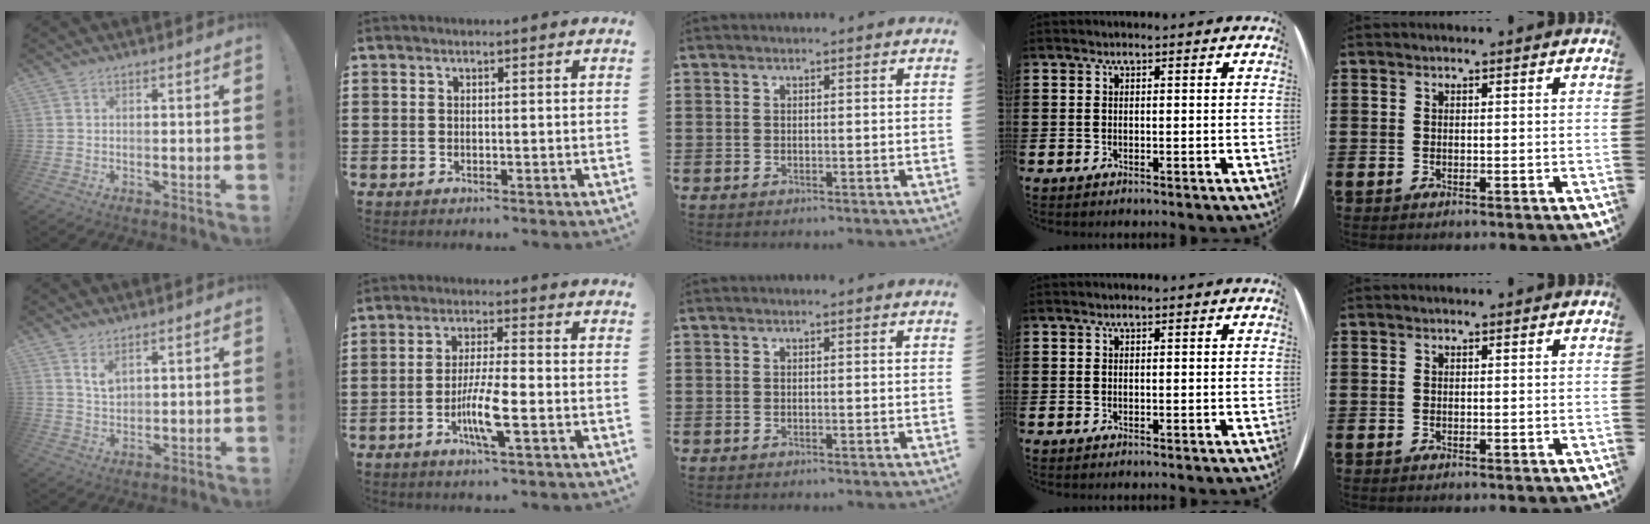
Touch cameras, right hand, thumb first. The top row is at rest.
{"thumb": {"total": 6.3, "force": [3.8, 2.3, 4.5], "torque": [-0.078, -0.021, 0.066]}, "index": {"total": 8.6, "force": [-2.7, 1.0, 8.2], "torque": [-0.159, -0.014, -0.051]}}